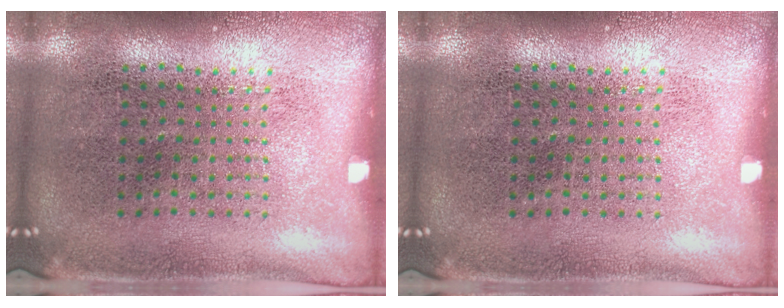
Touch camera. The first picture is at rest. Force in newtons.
{"total": 0.0}